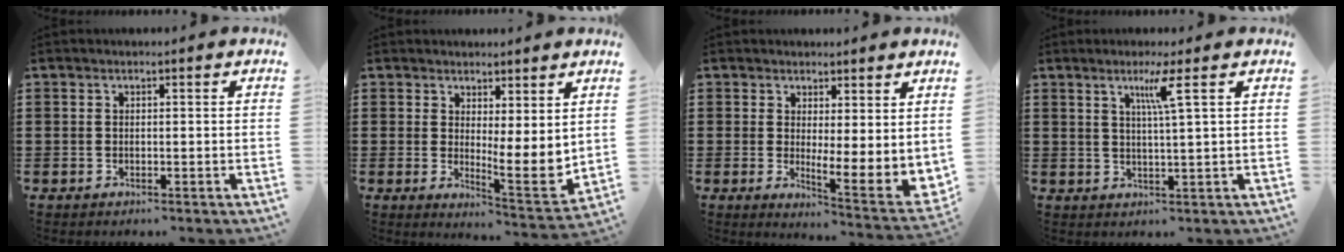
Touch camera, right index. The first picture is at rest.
{"total": 5.3, "force": [3.0, 1.6, 4.0], "torque": [-0.059, -0.034, 0.055]}
{"total": 2.6, "force": [1.4, 0.5, 2.2], "torque": [-0.046, -0.027, 0.022]}
{"total": 4.5, "force": [2.1, -0.7, 3.9], "torque": [-0.073, -0.008, 0.029]}